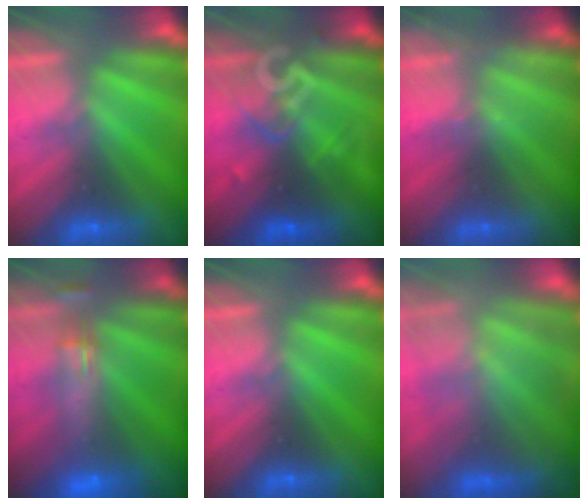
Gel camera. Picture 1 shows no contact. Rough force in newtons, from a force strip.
{"total": 2.8}
{"total": 2.3}
{"total": 9.3}
{"total": 0.0}
{"total": 11.6}